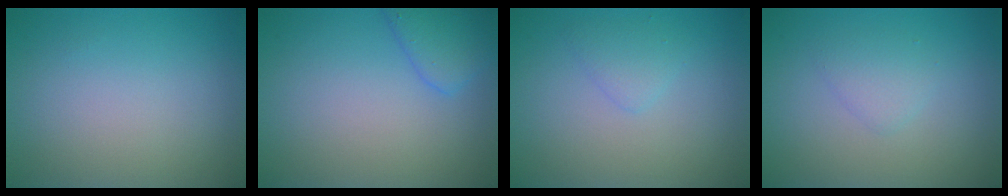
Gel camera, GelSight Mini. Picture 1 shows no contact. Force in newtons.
{"total": 2.7, "press": 2.7, "slide": 0.2}
{"total": 1.4, "press": 1.4, "slide": 0.1}
{"total": 1.5, "press": 1.5, "slide": 0.1}